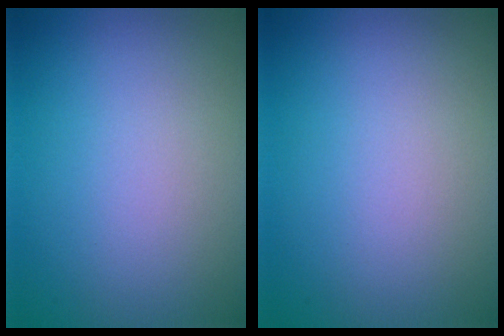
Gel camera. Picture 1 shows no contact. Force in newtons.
{"total": 0.0}